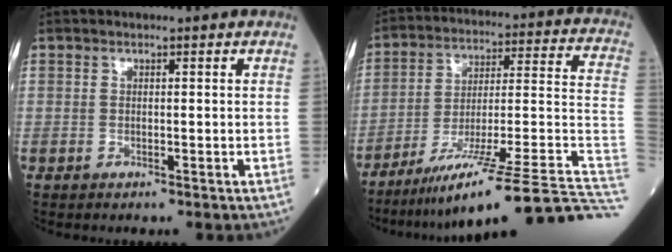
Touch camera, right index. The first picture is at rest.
{"total": 27.8, "force": [-20.3, -0.2, 19.0], "torque": [-0.172, -0.007, -0.309]}